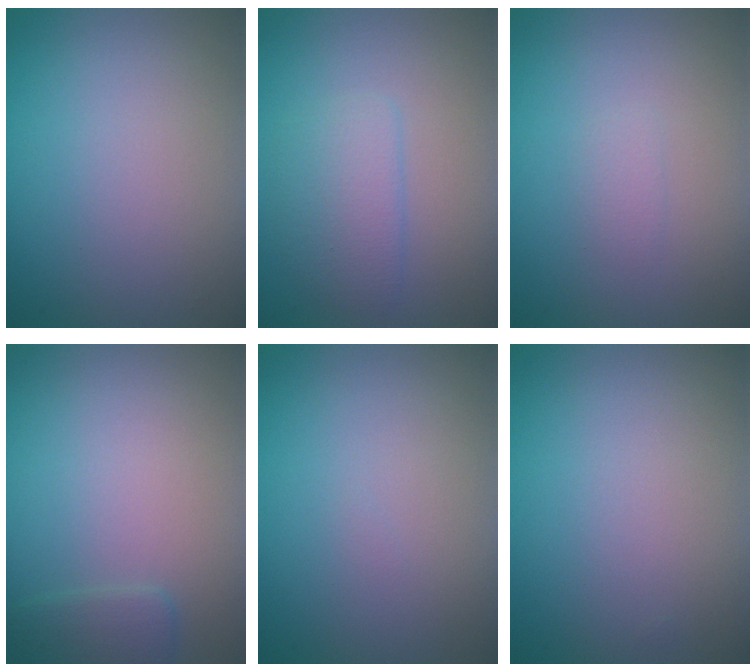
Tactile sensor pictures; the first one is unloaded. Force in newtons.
{"total": 2.6, "press": 2.6, "slide": 0.0}
{"total": 0.7, "press": 0.6, "slide": 0.2}
{"total": 1.6, "press": 1.6, "slide": 0.1}
{"total": 0.0}
{"total": 0.0}